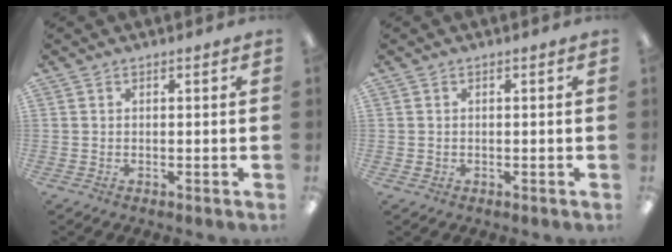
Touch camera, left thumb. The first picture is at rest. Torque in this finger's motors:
{"motor_torque": [-0.32, 0.19, 0.11, -0.18, 0.00]}